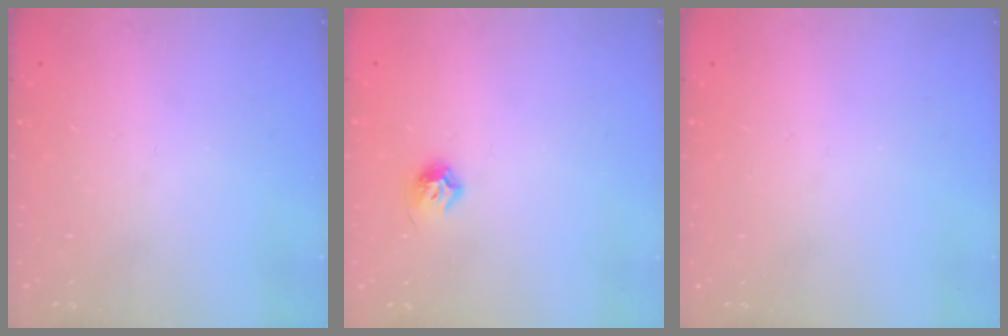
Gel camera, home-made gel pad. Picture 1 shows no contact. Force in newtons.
{"total": 6.0, "press": 5.9, "slide": 1.1}
{"total": 0.0}